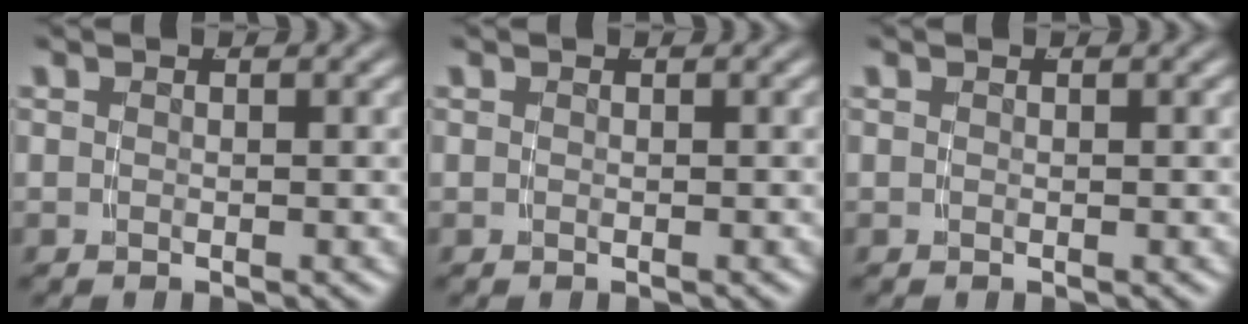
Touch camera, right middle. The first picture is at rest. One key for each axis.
{"total": 0.0}
{"total": 0.0}